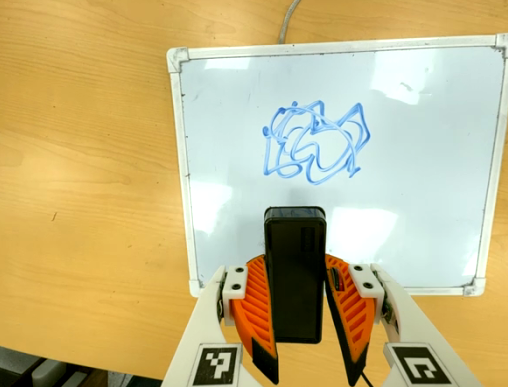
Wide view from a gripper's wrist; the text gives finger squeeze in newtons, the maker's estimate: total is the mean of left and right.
{"total": 9.1, "left": 7.0, "right": 11.1}